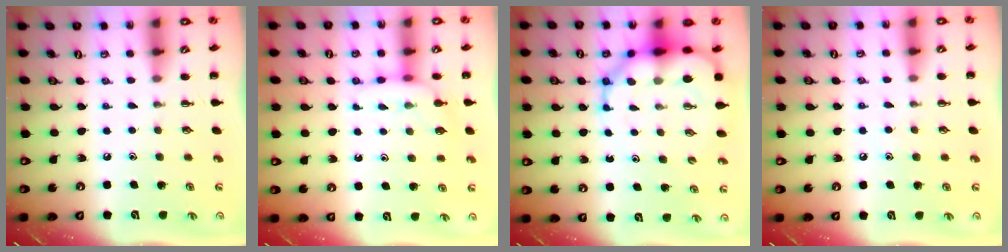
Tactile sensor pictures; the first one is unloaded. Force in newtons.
{"total": 7.7, "press": 7.7, "slide": 0.8}
{"total": 12.5, "press": 12.0, "slide": 3.5}
{"total": 6.1, "press": 5.9, "slide": 1.4}